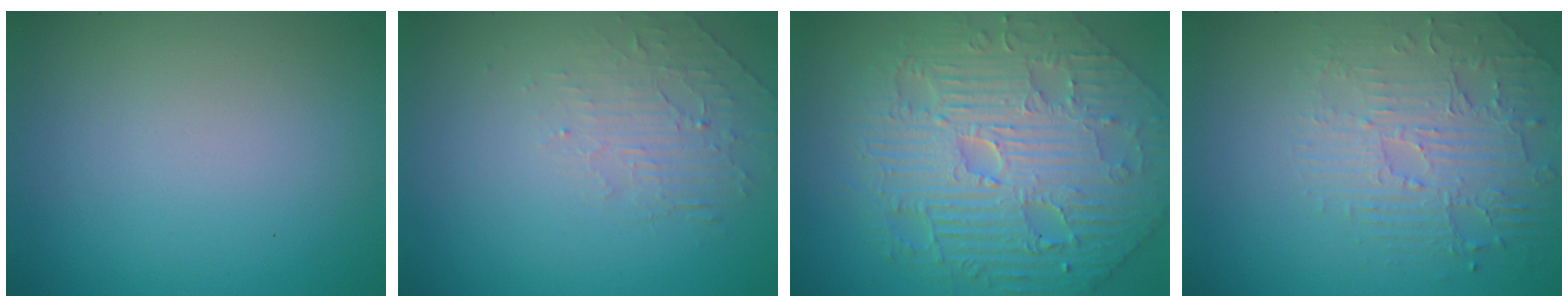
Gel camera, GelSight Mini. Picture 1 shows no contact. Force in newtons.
{"total": 2.0, "press": 0.9, "slide": 1.8}
{"total": 9.3, "press": 7.0, "slide": 6.0}
{"total": 2.8, "press": 2.5, "slide": 1.4}